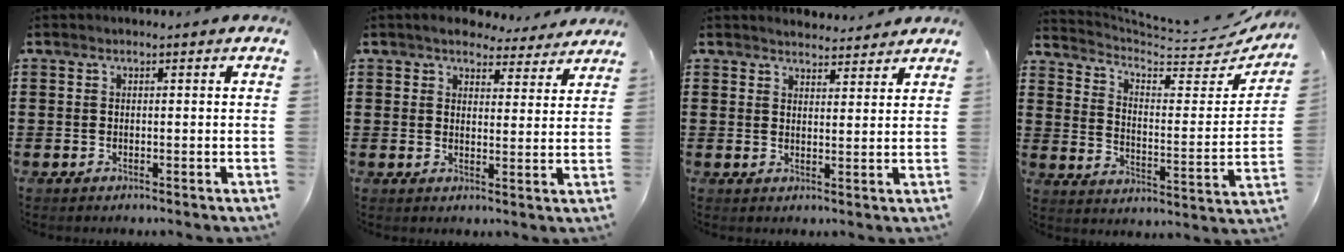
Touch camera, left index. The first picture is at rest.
{"total": 4.8, "force": [4.6, 0.9, 1.0], "torque": [-0.031, -0.020, 0.082]}
{"total": 2.8, "force": [2.8, 0.3, 0.1], "torque": [-0.011, -0.009, 0.052]}
{"total": 4.9, "force": [4.2, 1.2, 2.4], "torque": [-0.062, -0.041, 0.064]}